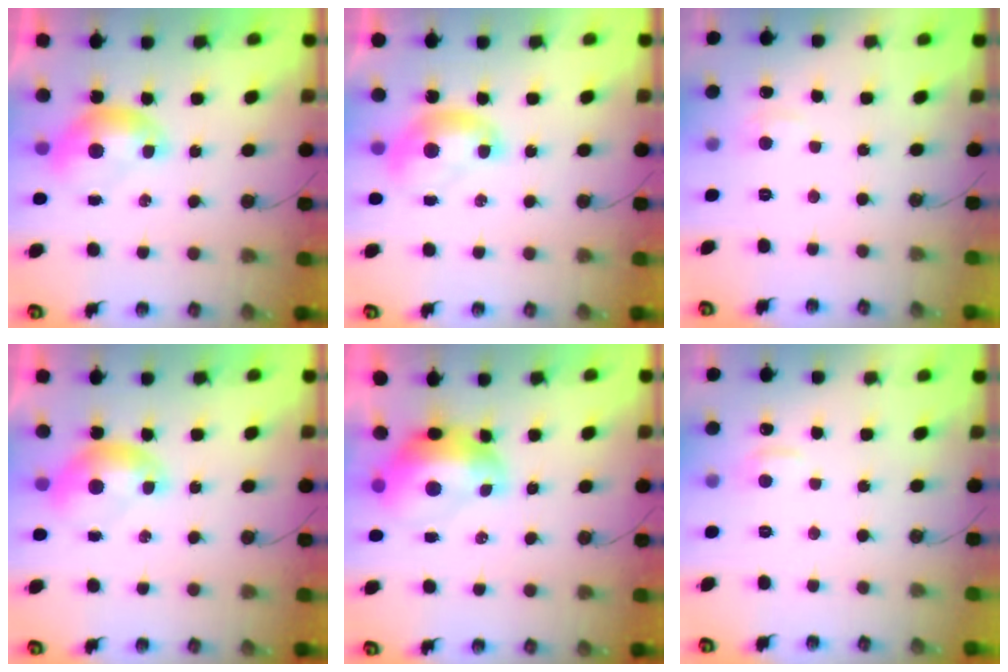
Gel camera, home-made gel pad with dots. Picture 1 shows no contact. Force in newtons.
{"total": 1.1, "press": 1.1, "slide": 0.0}
{"total": 2.2, "press": 2.1, "slide": 0.6}
{"total": 0.0}
{"total": 2.8, "press": 2.7, "slide": 0.8}
{"total": 1.0, "press": 0.7, "slide": 0.7}